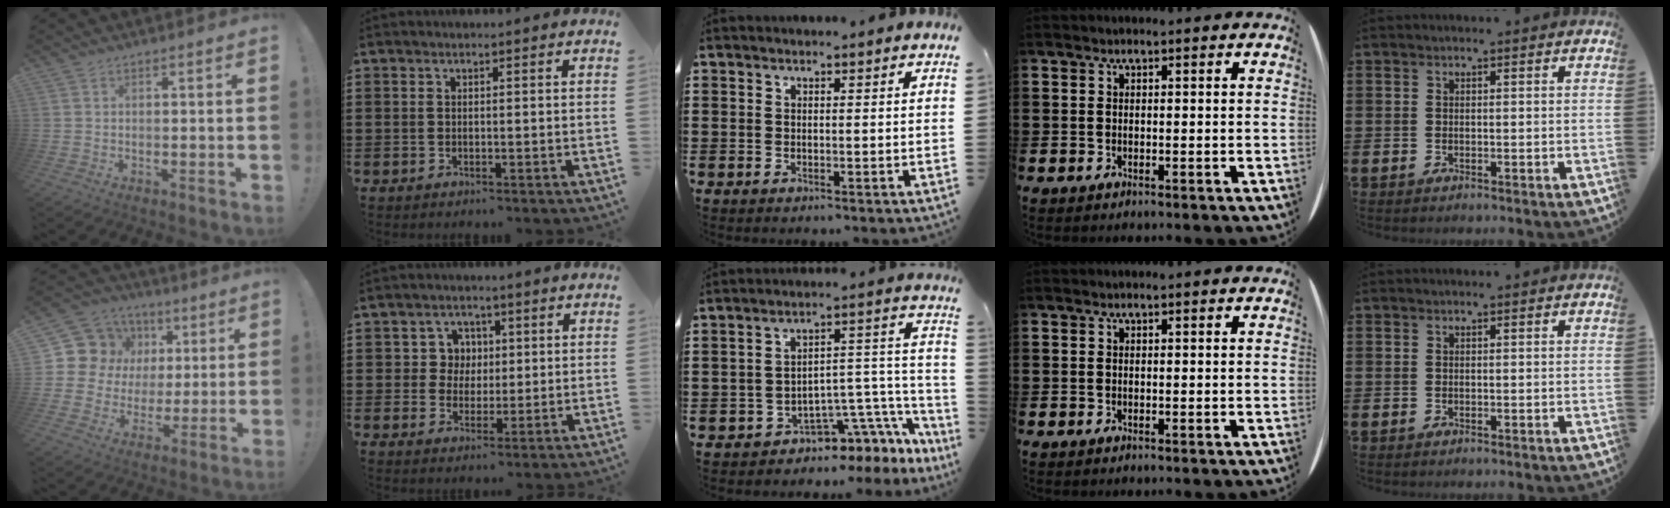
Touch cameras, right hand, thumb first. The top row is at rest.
{"thumb": {"total": 14.1, "force": [3.7, 12.7, 4.8], "torque": [-0.065, -0.016, 0.096]}, "index": {"total": 4.7, "force": [0.9, 4.3, 1.5], "torque": [-0.050, 0.016, 0.013]}, "middle": {"total": 5.7, "force": [-4.7, 2.5, 2.2], "torque": [-0.035, -0.013, -0.086]}}